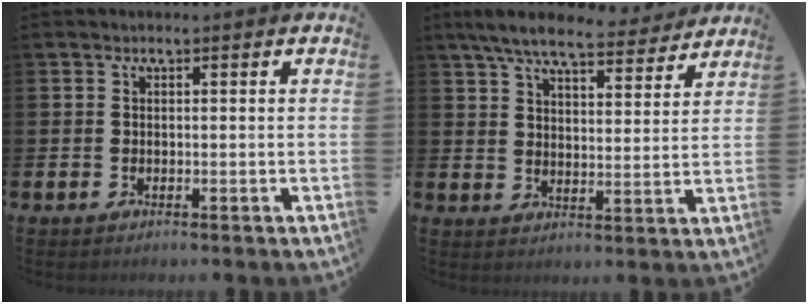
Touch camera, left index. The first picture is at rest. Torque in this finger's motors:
{"motor_torque": [1.05, -1.08, 0.70, 0.19]}